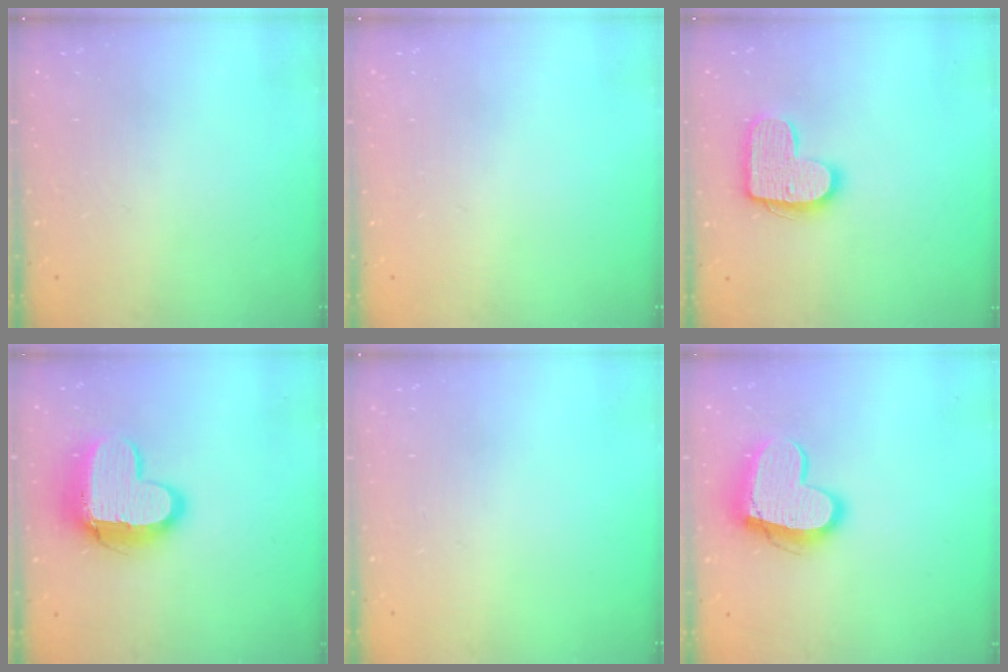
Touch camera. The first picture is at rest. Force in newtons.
{"total": 0.0}
{"total": 13.5, "press": 13.5, "slide": 0.6}
{"total": 14.2, "press": 14.2, "slide": 1.1}
{"total": 0.0}
{"total": 14.0, "press": 14.0, "slide": 0.6}